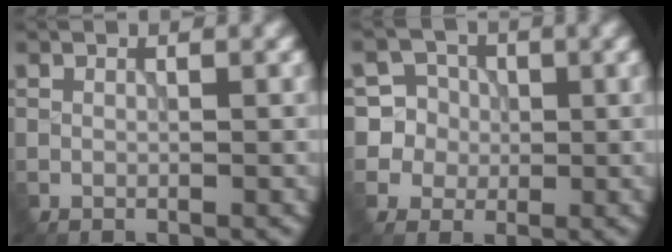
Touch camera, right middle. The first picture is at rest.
{"total": 6.7, "force": [0.8, 6.6, 0.9], "torque": [-0.029, 0.026, 0.011]}